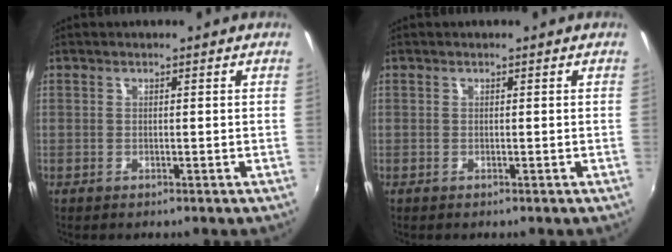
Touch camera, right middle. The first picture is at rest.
{"total": 0.0}